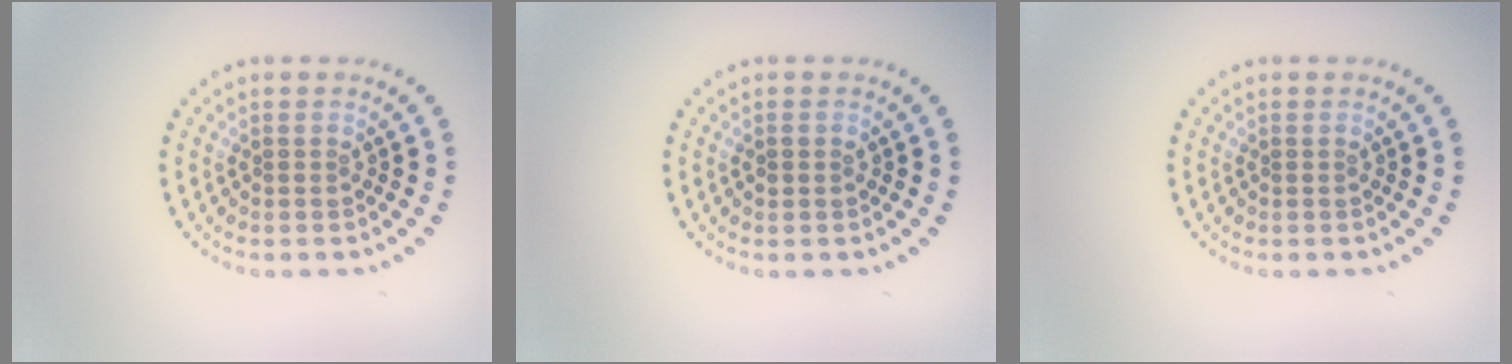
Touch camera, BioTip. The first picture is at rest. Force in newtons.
{"total": 0.9, "press": 0.9, "slide": 0.1}
{"total": 0.0}